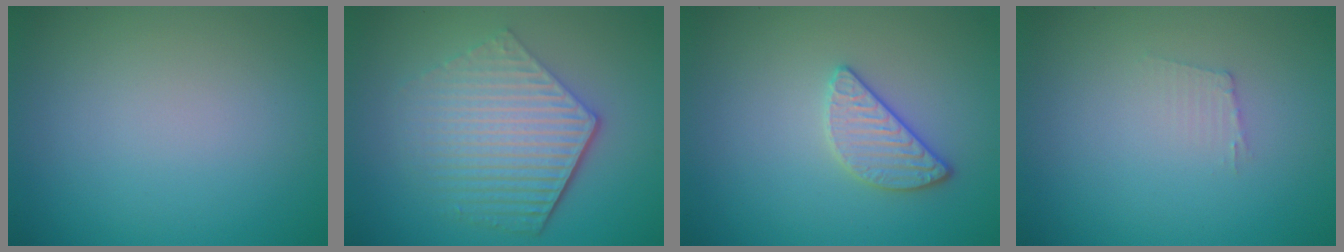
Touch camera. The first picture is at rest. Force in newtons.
{"total": 6.1, "press": 4.4, "slide": 4.2}
{"total": 2.5, "press": 2.3, "slide": 0.8}
{"total": 1.1, "press": 1.0, "slide": 0.2}